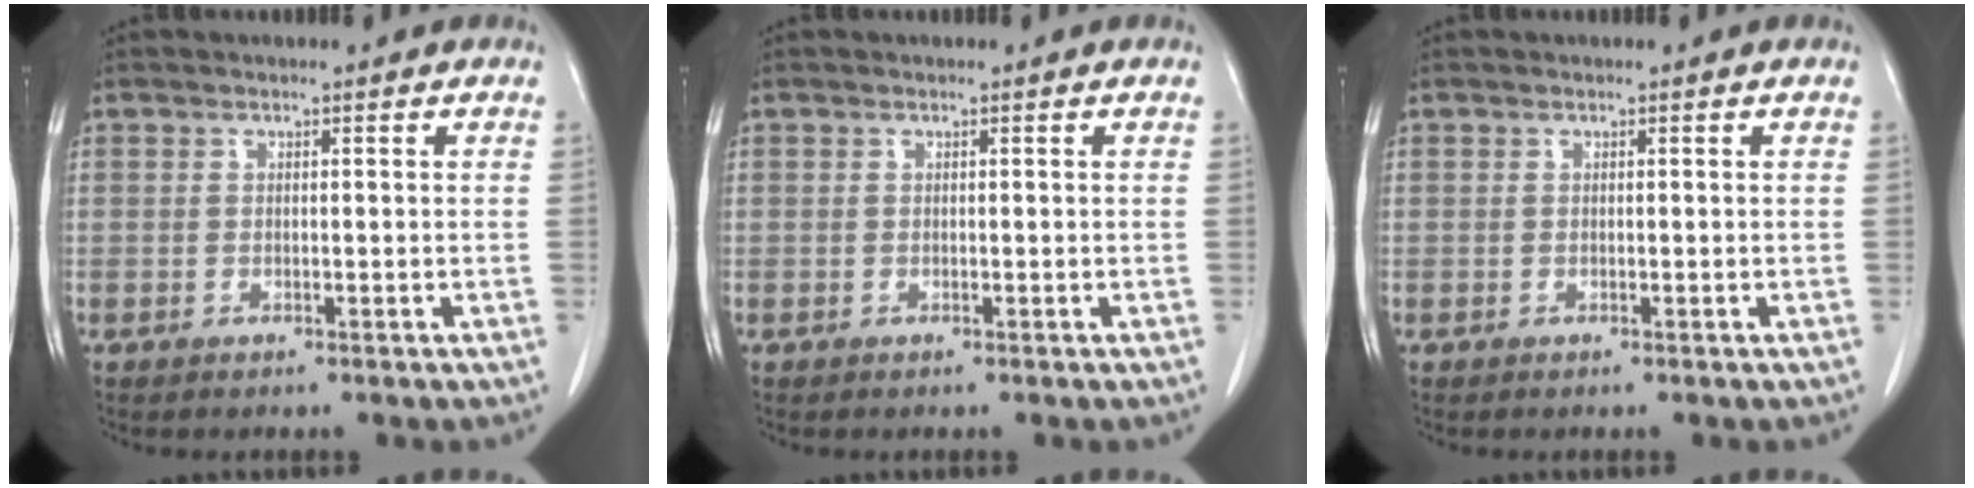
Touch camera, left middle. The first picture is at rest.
{"total": 0.0}
{"total": 0.0}